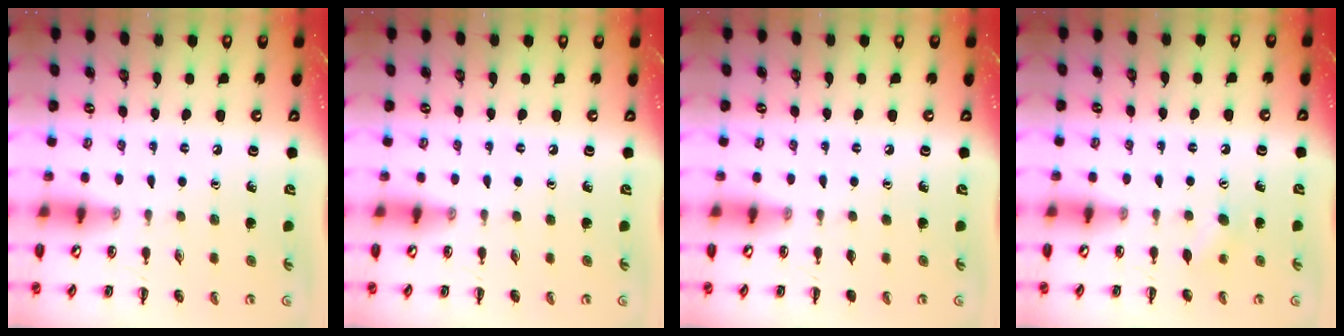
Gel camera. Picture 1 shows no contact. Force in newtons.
{"total": 0.0}
{"total": 0.0}
{"total": 4.6, "press": 4.5, "slide": 1.2}